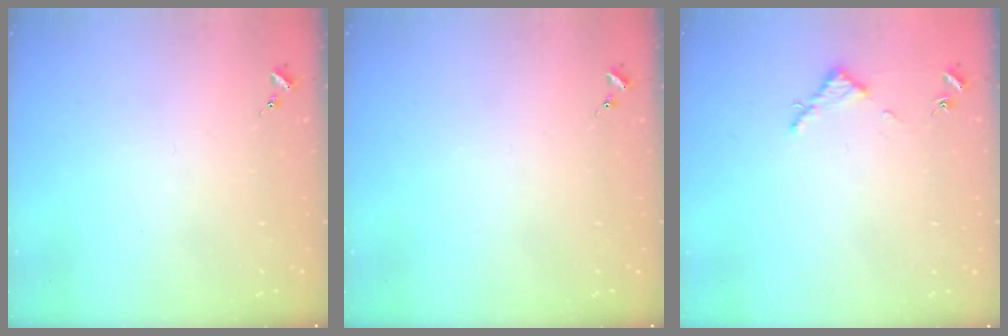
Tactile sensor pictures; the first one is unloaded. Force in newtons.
{"total": 0.0}
{"total": 2.8, "press": 2.8, "slide": 0.3}